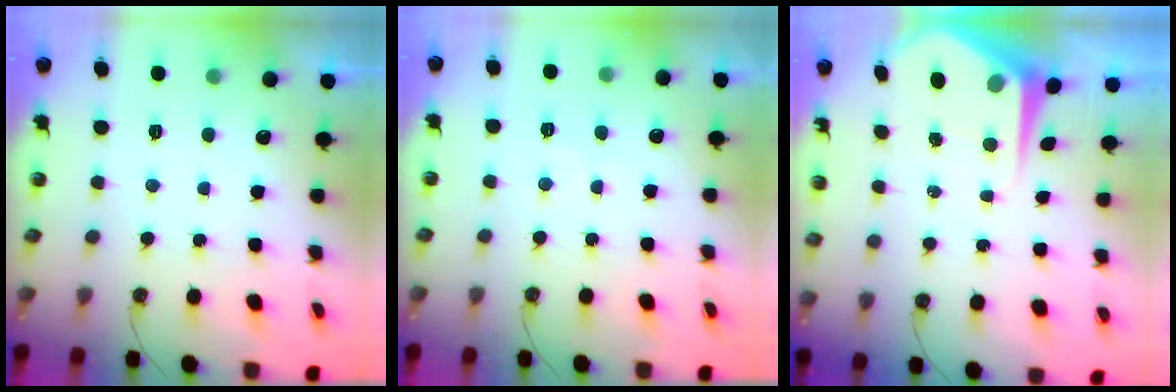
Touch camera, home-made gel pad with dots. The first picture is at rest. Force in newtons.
{"total": 5.2, "press": 5.1, "slide": 0.8}
{"total": 7.8, "press": 7.7, "slide": 0.7}